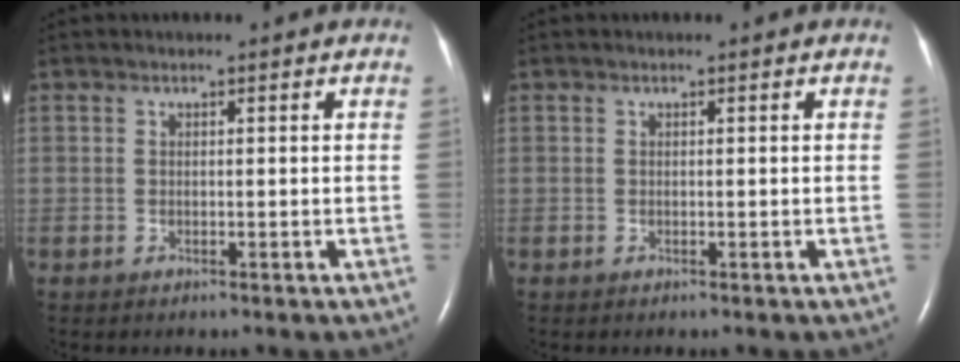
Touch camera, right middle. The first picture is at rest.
{"total": 0.0}